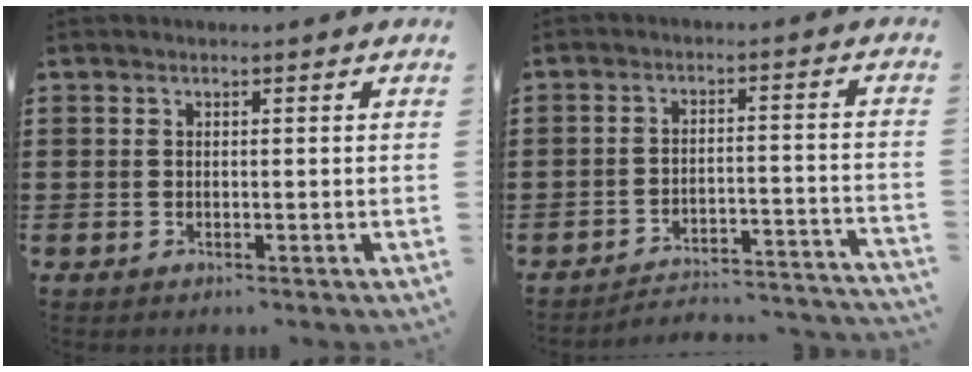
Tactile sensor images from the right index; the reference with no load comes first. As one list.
[{"total": 3.2, "force": [-3.0, 0.5, 1.1], "torque": [-0.026, -0.006, -0.067]}]